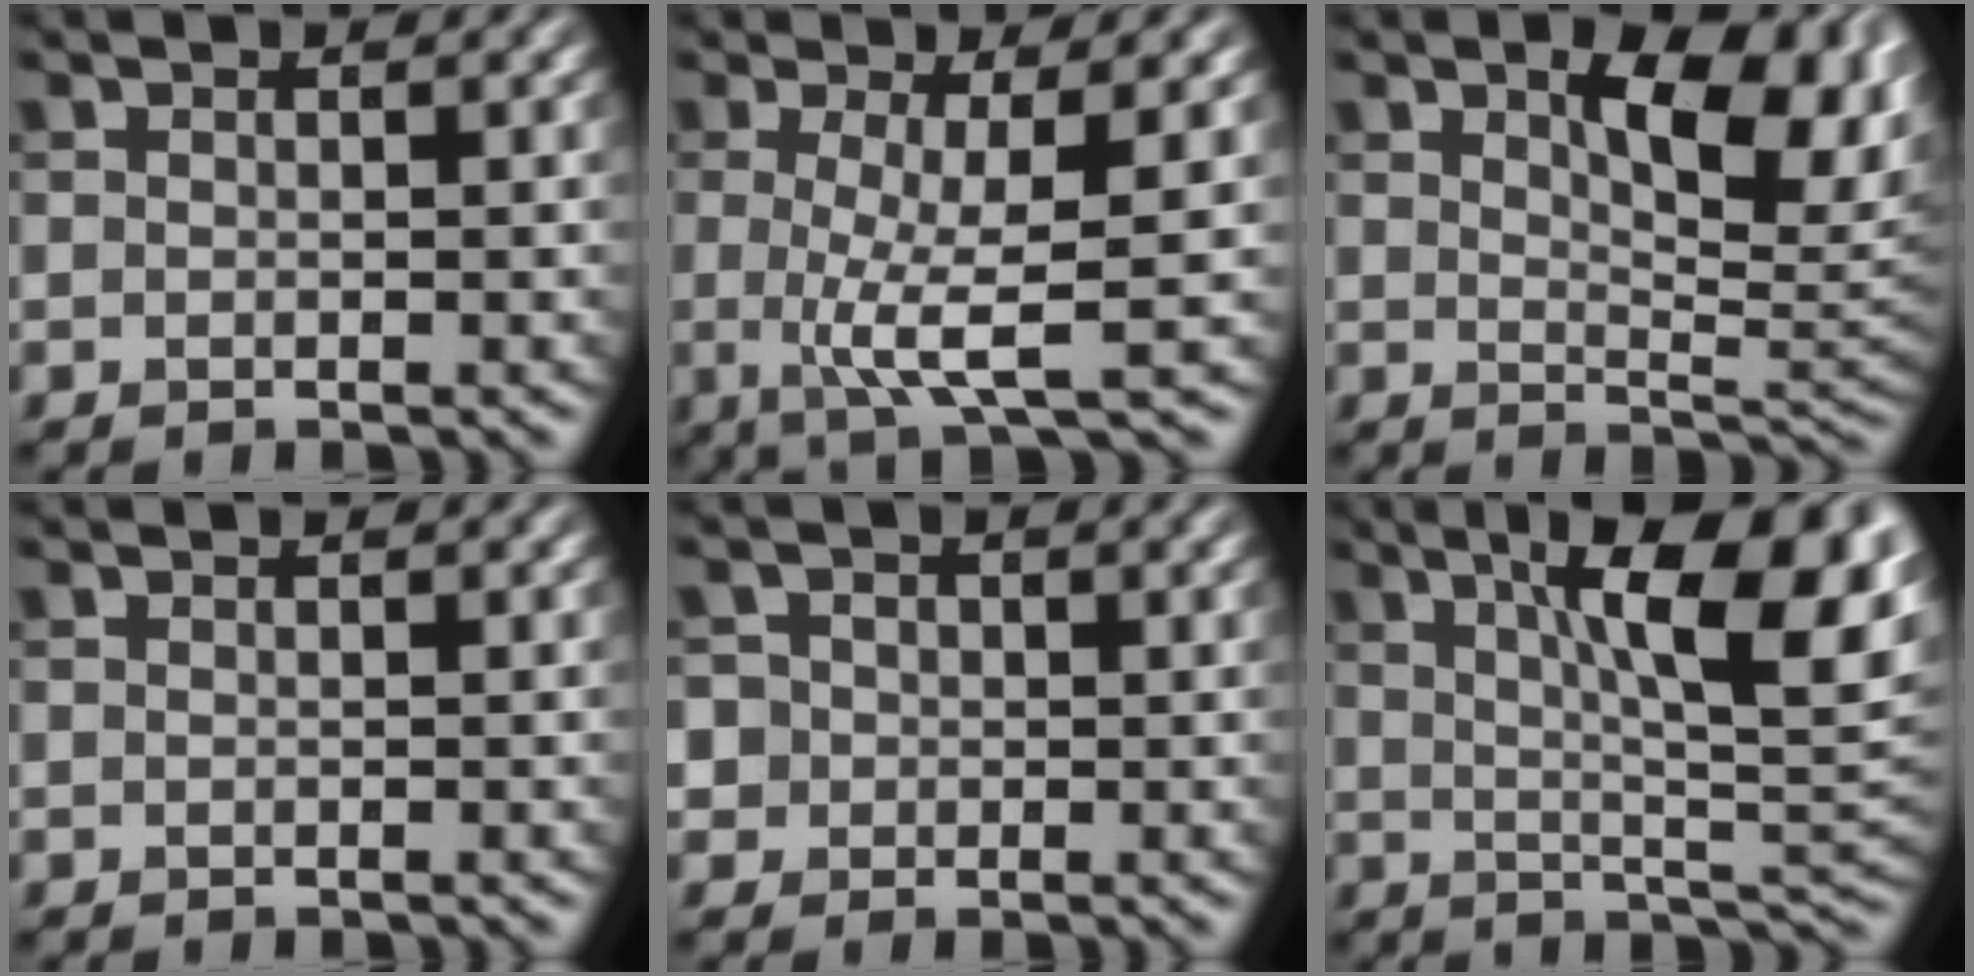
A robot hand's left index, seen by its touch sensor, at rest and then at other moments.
{"total": 5.4, "force": [-0.3, 0.8, 5.3], "torque": [-0.088, -0.009, -0.007]}
{"total": 8.8, "force": [2.6, 3.6, 7.5], "torque": [-0.106, -0.002, 0.044]}
{"total": 0.0}
{"total": 3.5, "force": [0.7, 3.3, 0.9], "torque": [-0.005, 0.017, -0.001]}
{"total": 14.4, "force": [5.2, 4.1, 12.7], "torque": [-0.157, 0.014, 0.076]}